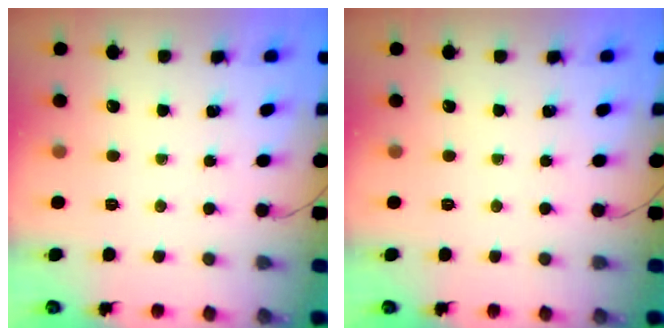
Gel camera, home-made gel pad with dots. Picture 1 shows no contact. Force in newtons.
{"total": 0.0}